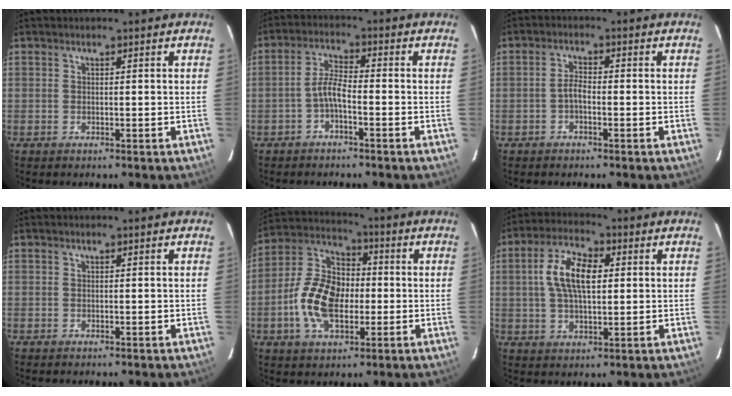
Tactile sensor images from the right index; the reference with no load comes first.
{"total": 3.5, "force": [-1.9, 0.5, 3.0], "torque": [-0.068, 0.012, -0.039]}
{"total": 2.0, "force": [-1.0, 0.6, 1.6], "torque": [-0.036, 0.007, -0.022]}
{"total": 0.0}
{"total": 13.6, "force": [-2.7, 8.4, 10.5], "torque": [-0.216, 0.017, -0.049]}
{"total": 9.8, "force": [1.8, 4.5, 8.6], "torque": [-0.164, 0.018, 0.032]}